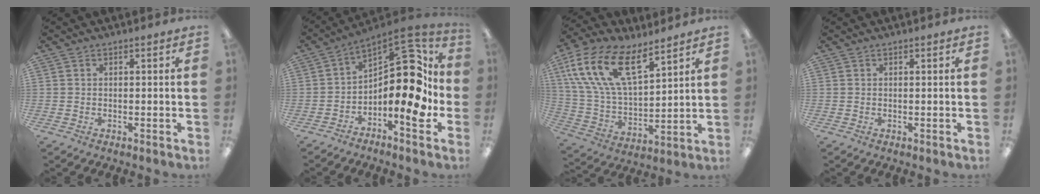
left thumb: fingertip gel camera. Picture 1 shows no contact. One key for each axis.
{"total": 16.7, "fx": 0.7, "fy": 7.8, "fz": 14.7, "tx": -0.195, "ty": -0.018, "tz": 0.011}
{"total": 20.4, "fx": 11.1, "fy": 10.0, "fz": 14.0, "tx": -0.290, "ty": -0.045, "tz": 0.200}
{"total": 0.0}